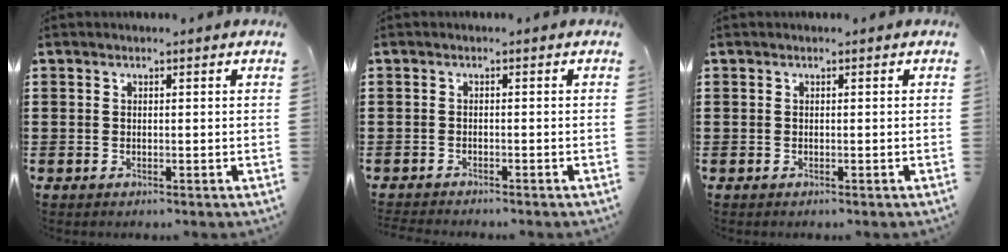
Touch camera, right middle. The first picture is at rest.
{"total": 0.9, "force": [-0.9, 0.0, 0.0], "torque": [-0.001, 0.001, -0.020]}
{"total": 0.0}